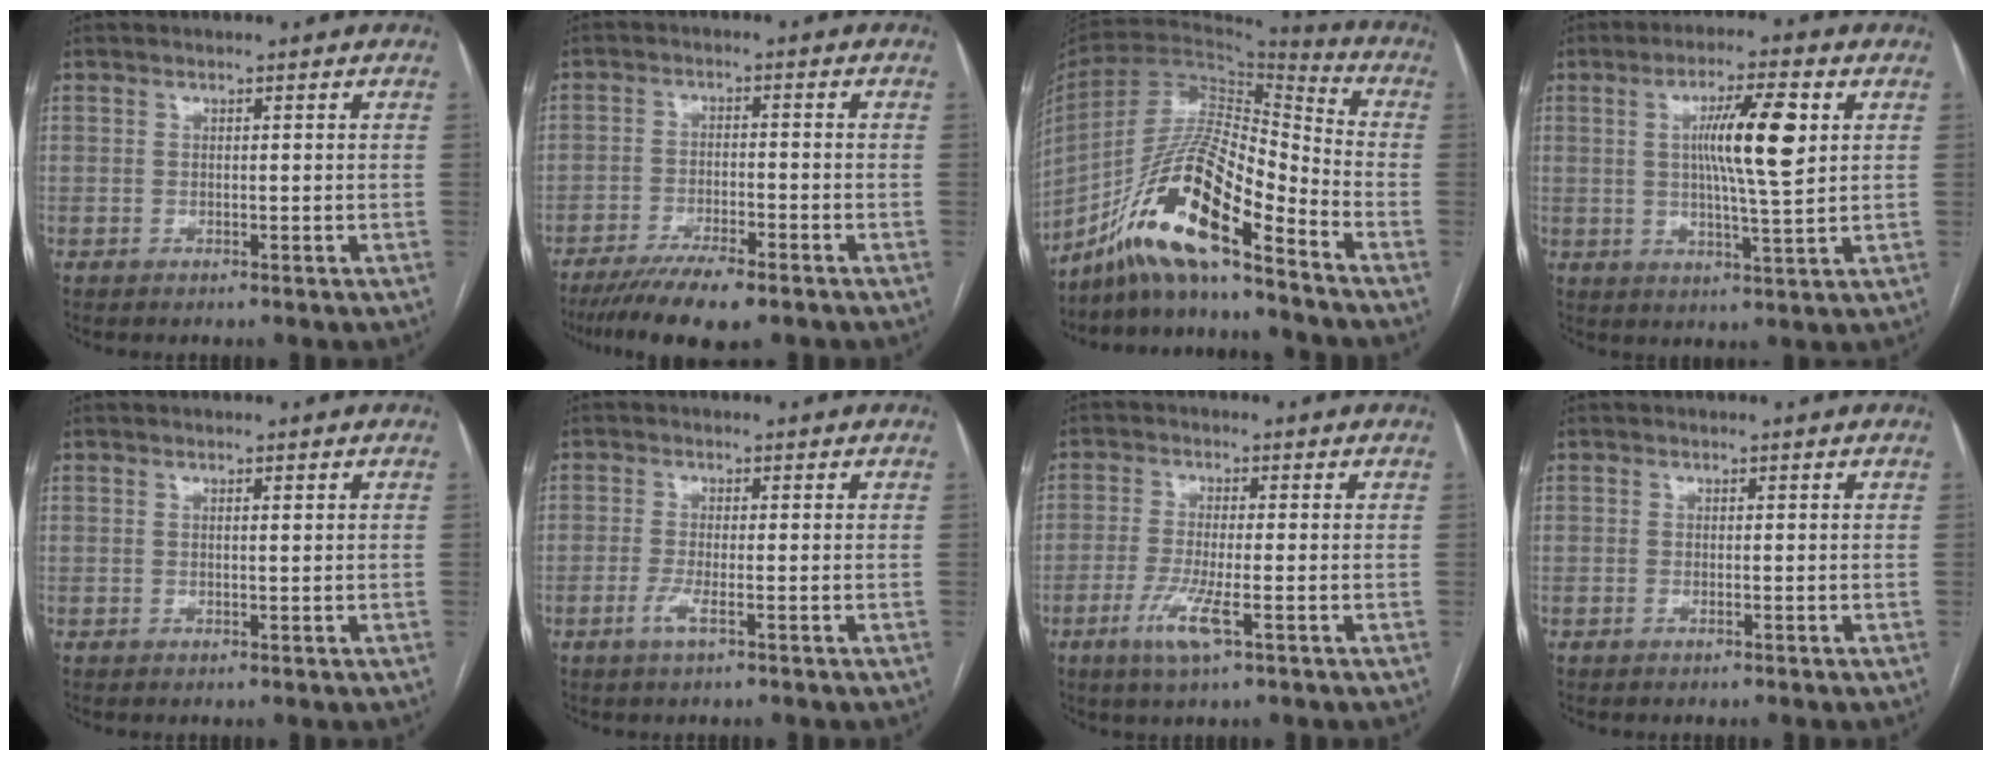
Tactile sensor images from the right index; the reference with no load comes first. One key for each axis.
{"total": 9.7, "fx": -7.4, "fy": 1.4, "fz": 6.1, "tx": -0.099, "ty": -0.020, "tz": -0.121}
{"total": 16.2, "fx": -11.1, "fy": 1.7, "fz": 11.6, "tx": -0.221, "ty": 0.004, "tz": -0.204}
{"total": 9.8, "fx": 2.2, "fy": 0.3, "fz": 9.5, "tx": -0.164, "ty": 0.002, "tz": 0.037}
{"total": 0.6, "fx": 0.3, "fy": -0.1, "fz": 0.5, "tx": -0.010, "ty": 0.000, "tz": 0.004}
{"total": 2.5, "fx": -1.1, "fy": 0.2, "fz": 2.2, "tx": -0.046, "ty": -0.004, "tz": -0.023}
{"total": 5.8, "fx": -2.5, "fy": 0.4, "fz": 5.2, "tx": -0.107, "ty": -0.013, "tz": -0.048}
{"total": 0.0}